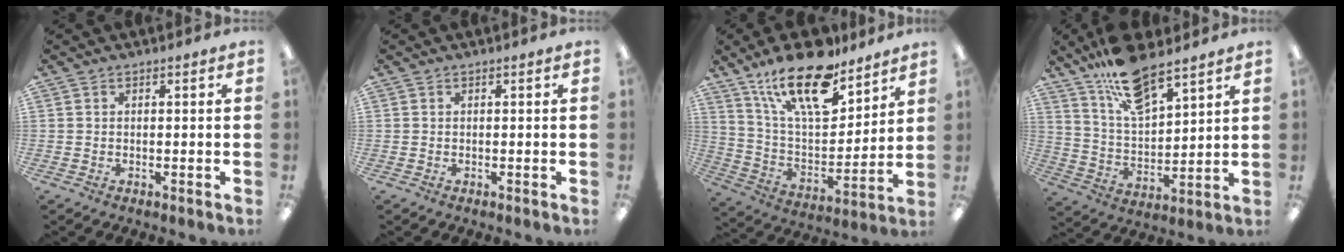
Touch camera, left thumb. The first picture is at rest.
{"total": 0.0}
{"total": 21.3, "force": [14.8, 8.3, 13.0], "torque": [-0.223, -0.087, 0.256]}
{"total": 14.4, "force": [11.2, 4.8, 7.7], "torque": [-0.148, -0.059, 0.200]}